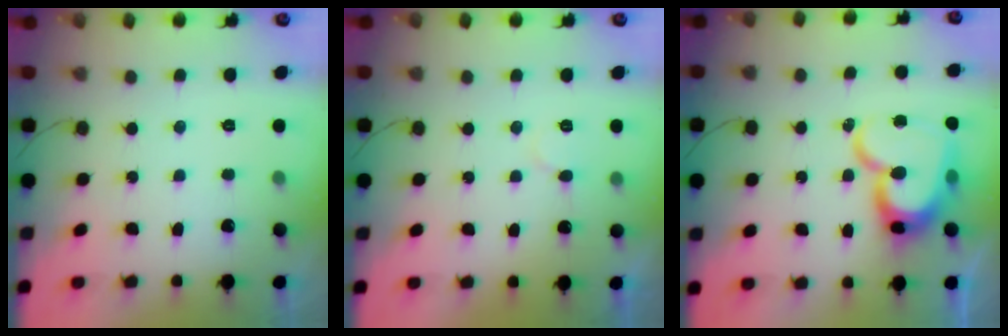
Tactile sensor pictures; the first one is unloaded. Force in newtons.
{"total": 5.7, "press": 5.6, "slide": 0.6}
{"total": 18.8, "press": 18.8, "slide": 1.8}